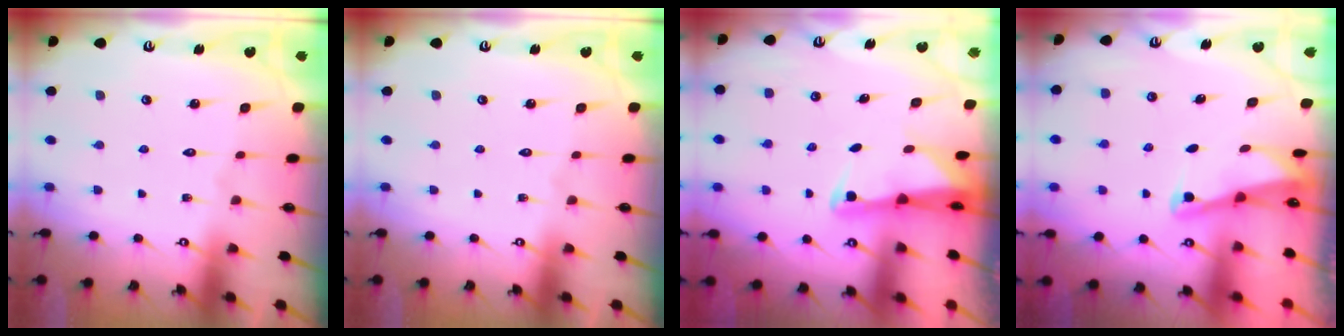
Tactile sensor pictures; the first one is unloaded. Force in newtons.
{"total": 0.0}
{"total": 2.8, "press": 2.7, "slide": 0.6}
{"total": 2.0, "press": 2.0, "slide": 0.3}